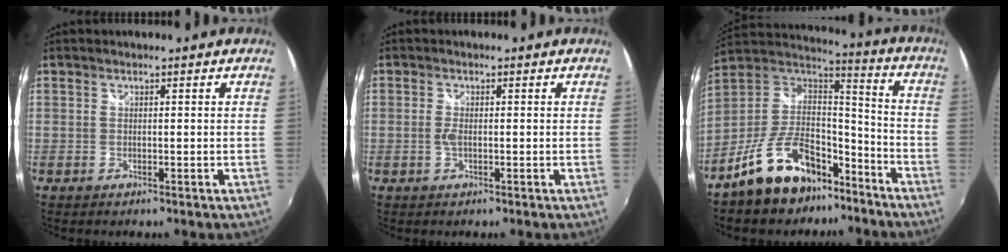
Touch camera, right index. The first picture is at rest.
{"total": 1.6, "force": [-0.3, 0.6, 1.5], "torque": [-0.032, -0.002, -0.007]}
{"total": 18.4, "force": [-12.3, 9.7, 9.7], "torque": [-0.207, 0.031, -0.188]}